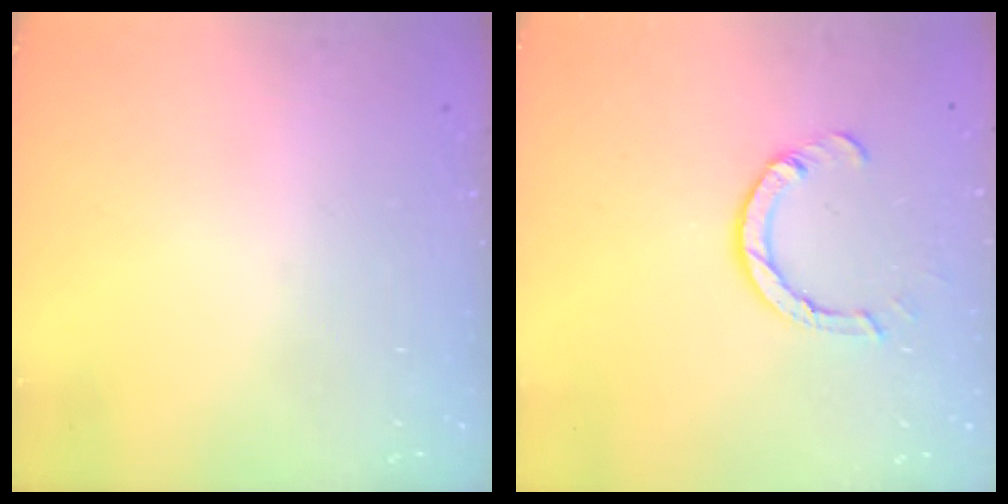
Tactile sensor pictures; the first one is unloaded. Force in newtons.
{"total": 4.2, "press": 4.2, "slide": 0.1}